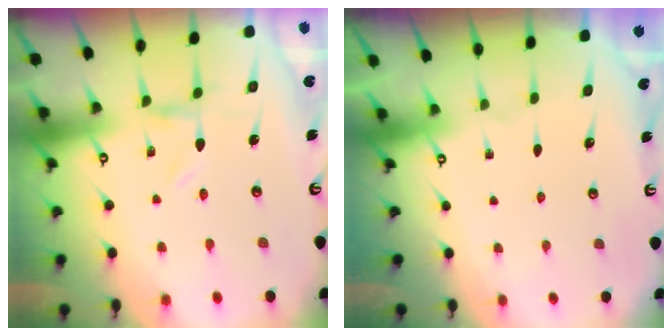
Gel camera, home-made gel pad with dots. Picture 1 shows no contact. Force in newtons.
{"total": 0.0}